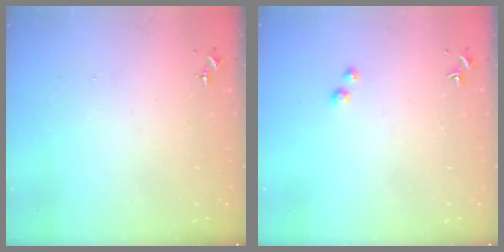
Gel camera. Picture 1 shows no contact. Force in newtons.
{"total": 1.8, "press": 1.7, "slide": 0.2}